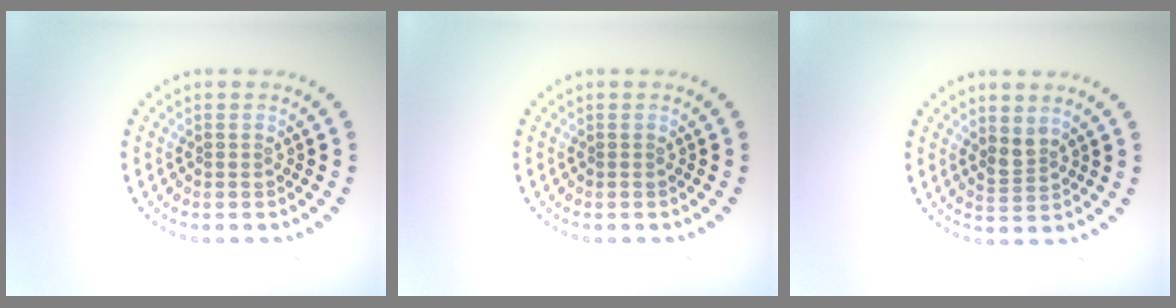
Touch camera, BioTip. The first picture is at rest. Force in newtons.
{"total": 0.0}
{"total": 1.7, "press": 1.3, "slide": 1.1}